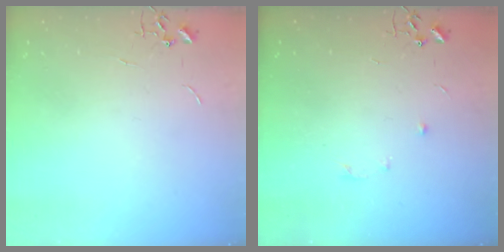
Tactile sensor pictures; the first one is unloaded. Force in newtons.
{"total": 5.2, "press": 5.2, "slide": 0.6}